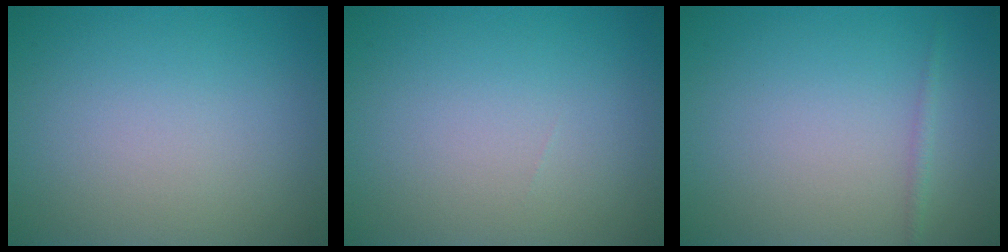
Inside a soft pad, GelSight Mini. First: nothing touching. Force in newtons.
{"total": 0.0}
{"total": 0.8, "press": 0.8, "slide": 0.0}